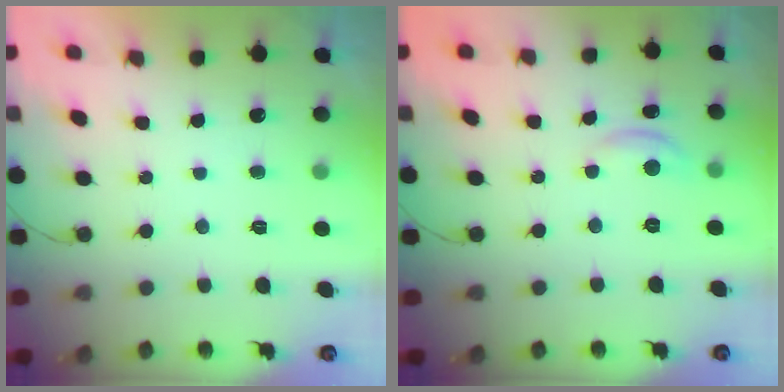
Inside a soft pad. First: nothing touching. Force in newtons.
{"total": 5.0, "press": 5.0, "slide": 0.2}